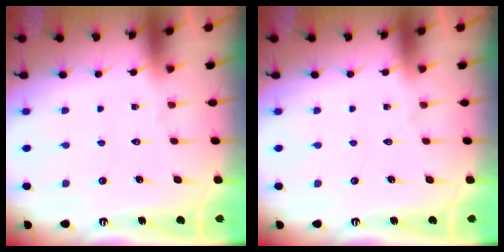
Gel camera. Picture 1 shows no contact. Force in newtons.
{"total": 0.0}